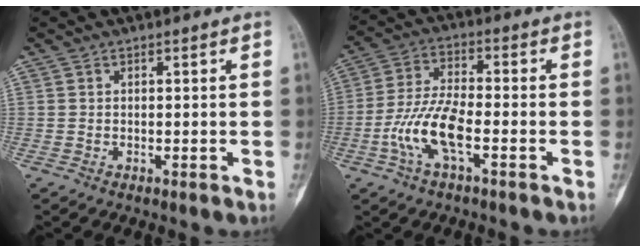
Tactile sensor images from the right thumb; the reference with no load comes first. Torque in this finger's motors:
{"motor_torque": [1.31, 1.14, 0.60, -0.58, 0.15]}